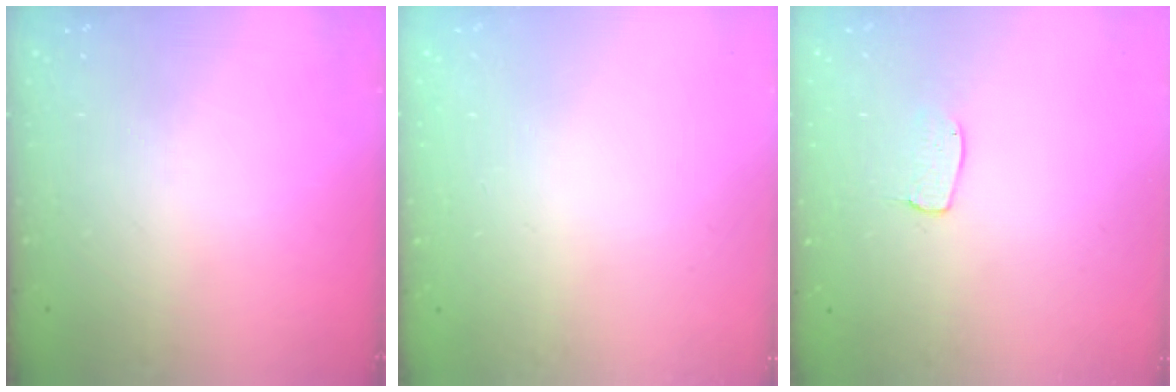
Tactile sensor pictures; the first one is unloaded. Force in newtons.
{"total": 0.8, "press": 0.4, "slide": 0.7}
{"total": 5.8, "press": 5.8, "slide": 0.2}